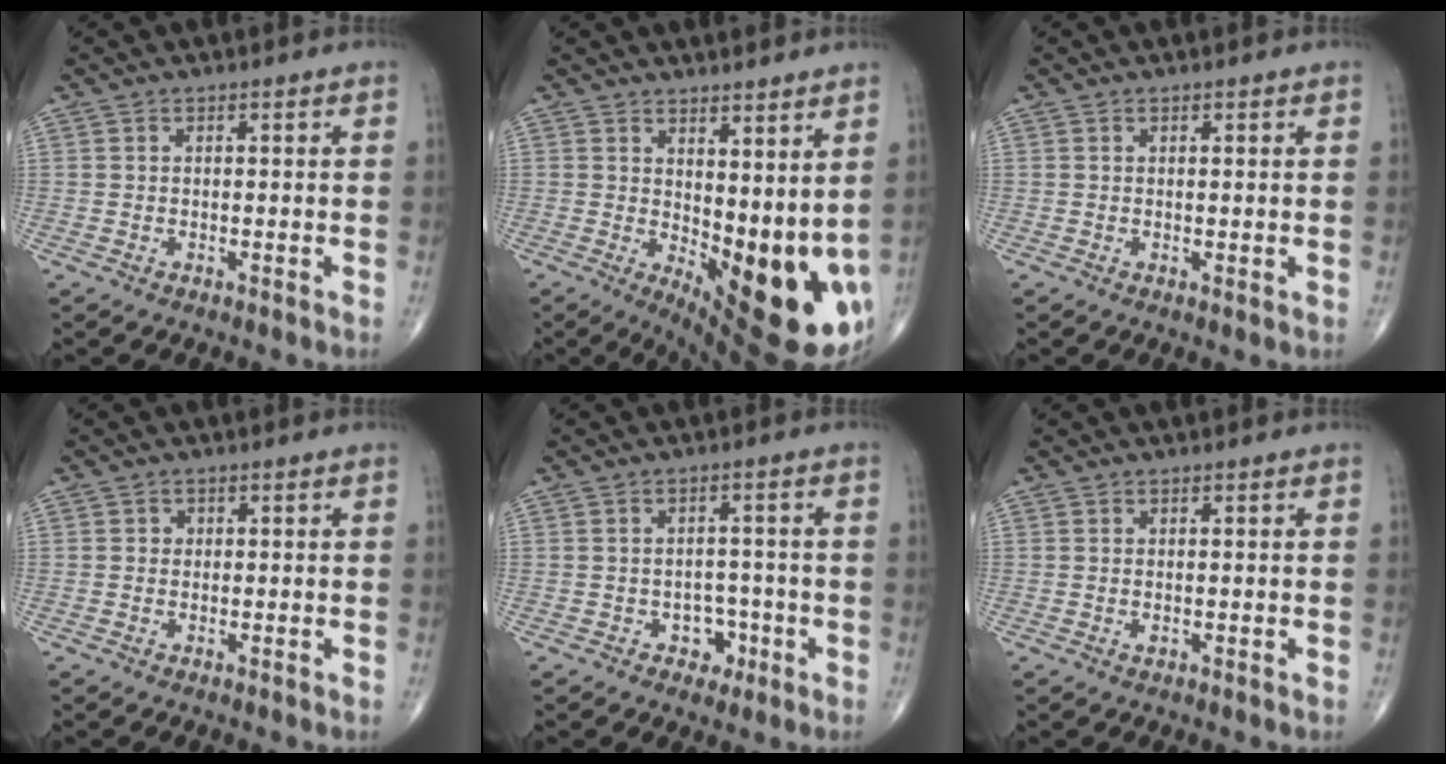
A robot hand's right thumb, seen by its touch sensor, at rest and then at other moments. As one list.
[{"total": 16.9, "force": [1.8, 6.5, 15.5], "torque": [-0.210, -0.049, 0.047]}, {"total": 0.6, "force": [0.2, 0.1, 0.6], "torque": [-0.014, -0.003, 0.004]}, {"total": 1.0, "force": [0.1, 1.0, 0.3], "torque": [0.002, 0.003, 0.000]}, {"total": 4.1, "force": [-1.7, 3.3, 1.8], "torque": [0.004, 0.016, -0.021]}, {"total": 0.6, "force": [0.0, 0.3, 0.5], "torque": [-0.011, -0.003, 0.001]}]